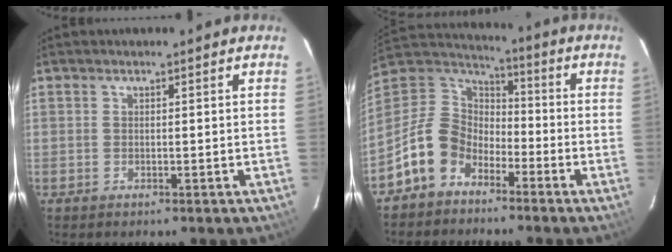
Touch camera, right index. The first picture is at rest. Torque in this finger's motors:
{"motor_torque": [0.91, -0.66, 0.34, 0.05]}